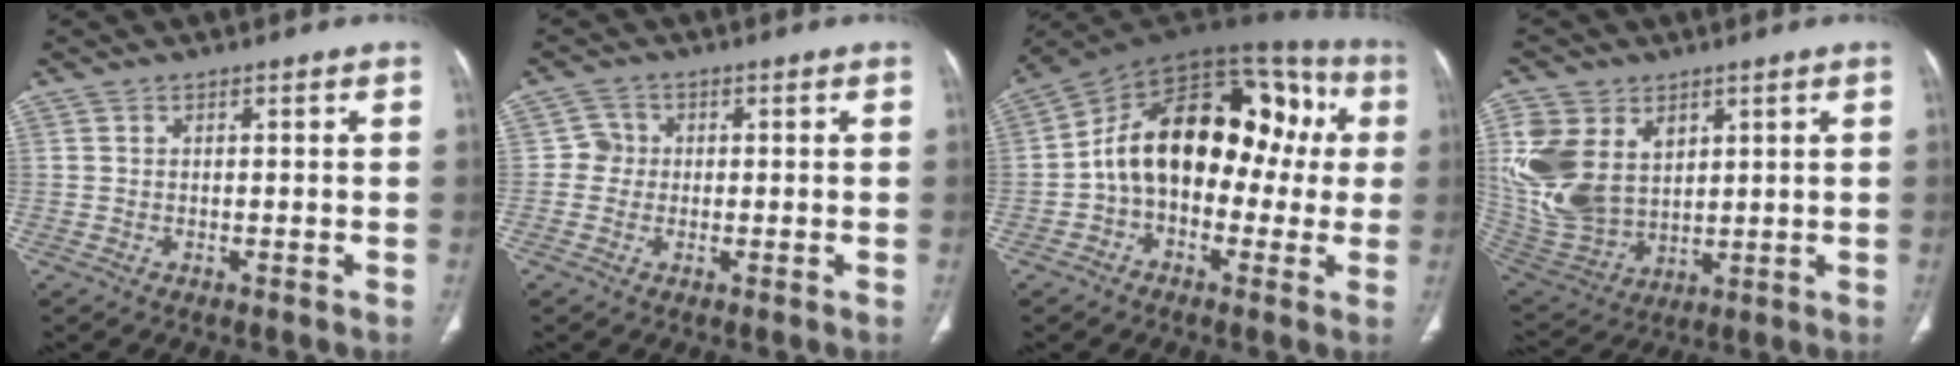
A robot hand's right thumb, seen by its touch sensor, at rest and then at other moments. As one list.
[{"total": 2.7, "force": [-0.1, 2.7, 0.4], "torque": [0.014, 0.009, -0.009]}, {"total": 22.4, "force": [0.7, 14.2, 17.3], "torque": [-0.225, 0.066, -0.002]}, {"total": 17.9, "force": [4.9, 13.0, 11.3], "torque": [-0.243, -0.020, 0.120]}]